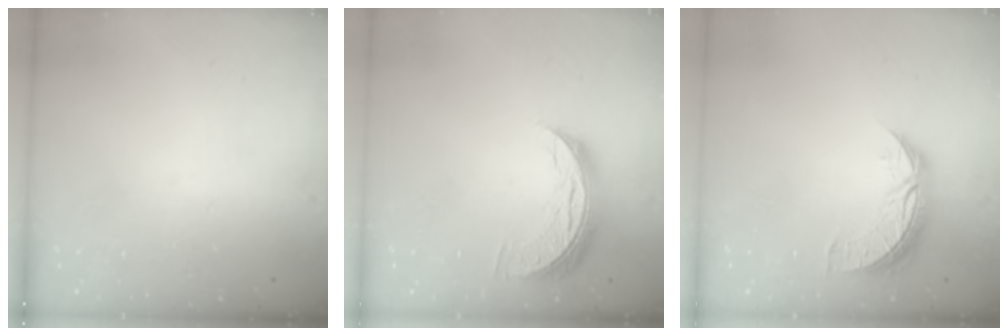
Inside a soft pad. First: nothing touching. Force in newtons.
{"total": 8.3, "press": 8.3, "slide": 0.7}
{"total": 8.8, "press": 8.8, "slide": 0.5}